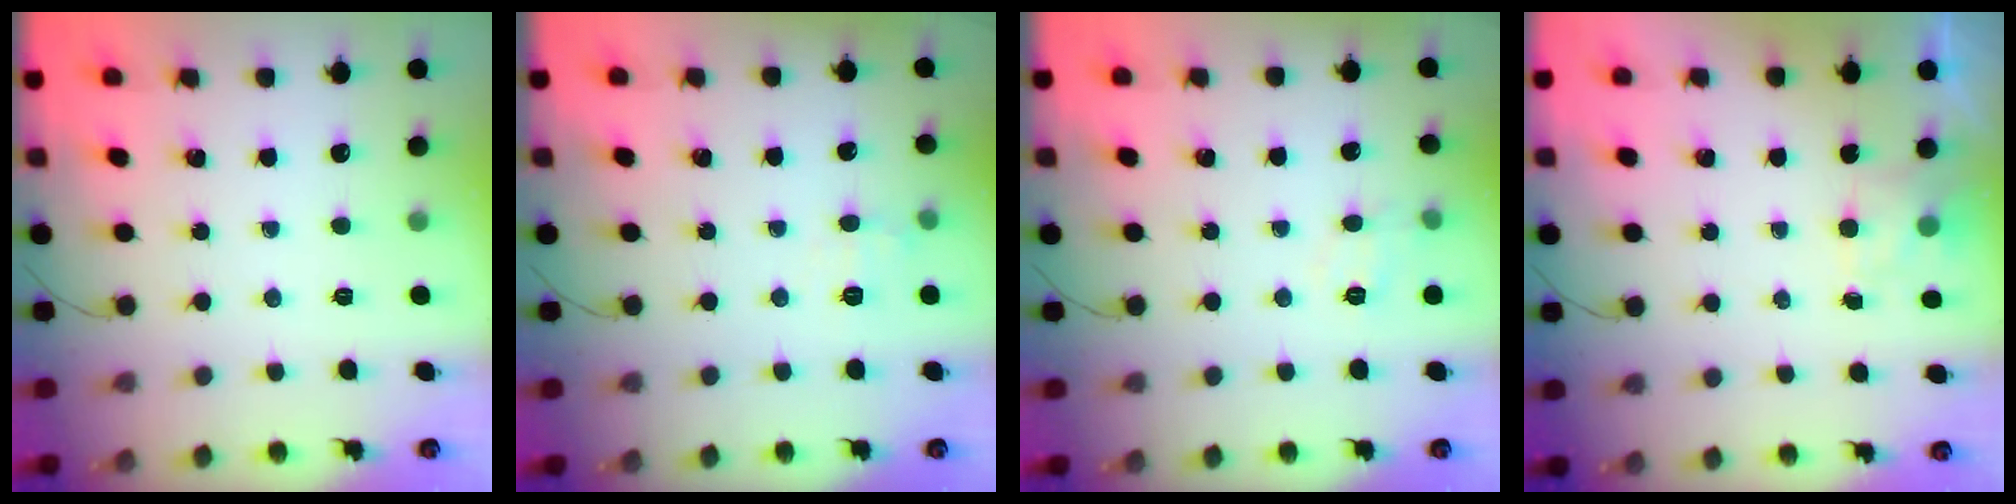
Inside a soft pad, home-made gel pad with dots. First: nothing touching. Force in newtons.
{"total": 7.5, "press": 7.3, "slide": 1.4}
{"total": 8.2, "press": 8.1, "slide": 1.5}
{"total": 2.2, "press": 1.8, "slide": 1.3}